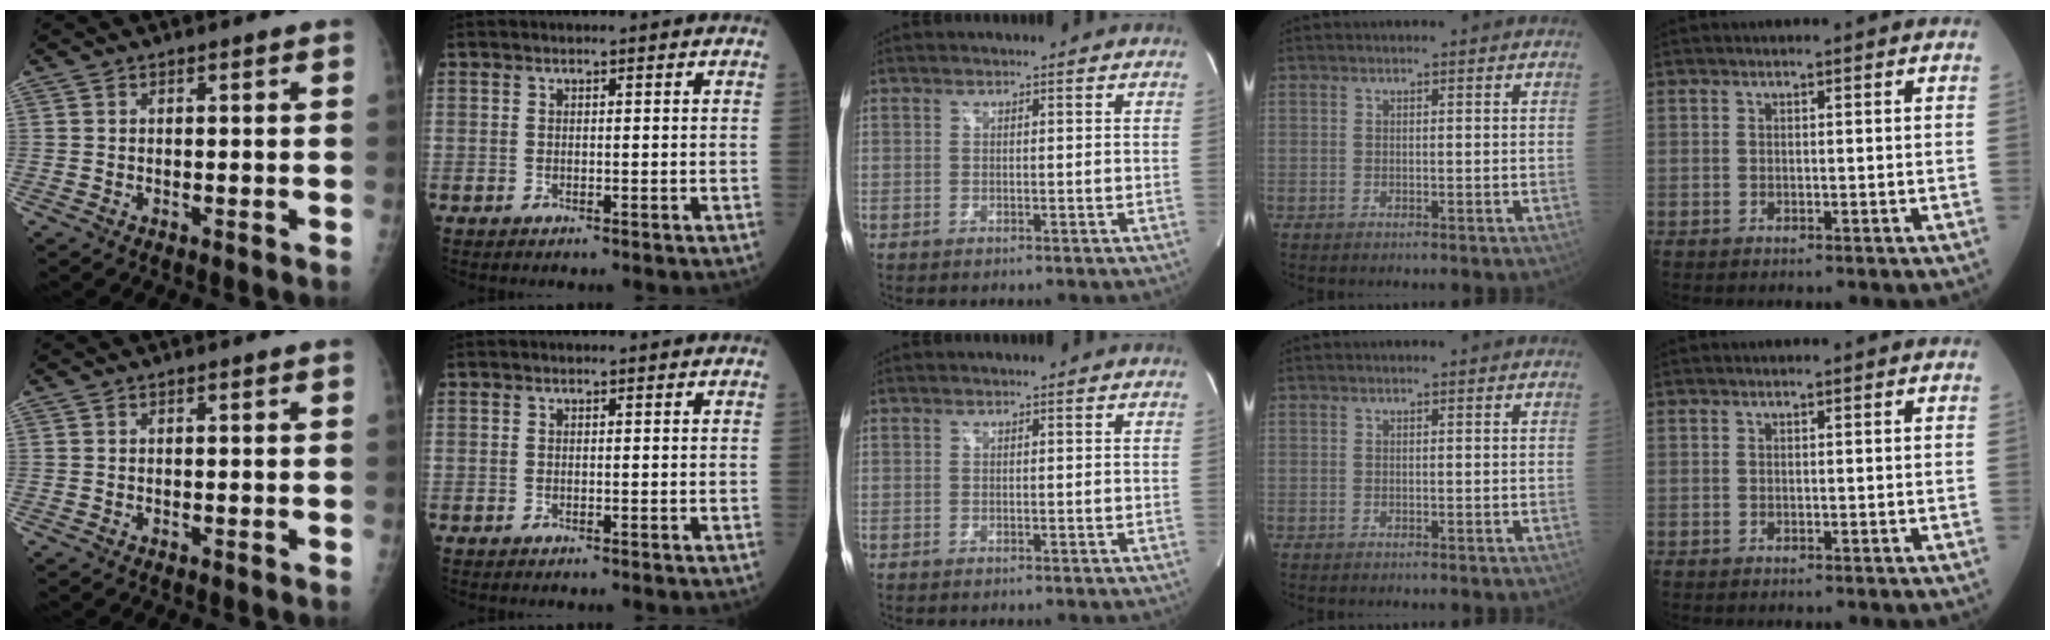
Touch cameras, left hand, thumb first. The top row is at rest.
{}